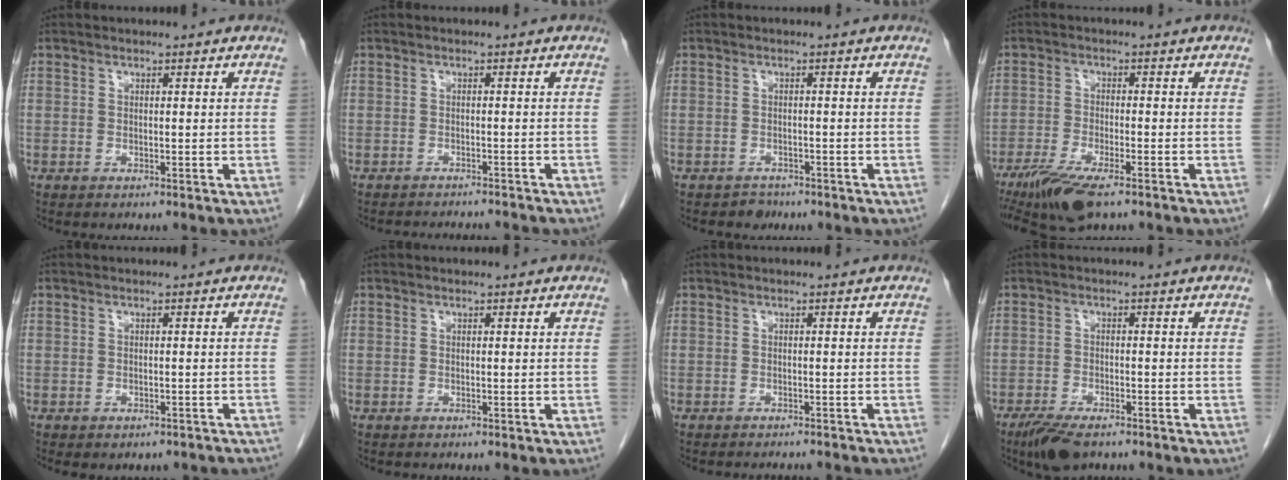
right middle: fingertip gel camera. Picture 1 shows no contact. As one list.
[{"total": 6.6, "force": [-6.4, 0.5, 1.5], "torque": [-0.015, -0.002, -0.078]}, {"total": 1.7, "force": [-1.3, 1.0, -0.2], "torque": [-0.002, 0.002, -0.022]}, {"total": 8.4, "force": [-5.8, 1.7, 5.9], "torque": [-0.105, -0.020, -0.099]}, {"total": 4.4, "force": [-3.7, 1.9, 1.4], "torque": [-0.011, 0.007, -0.038]}, {"total": 0.0}, {"total": 4.8, "force": [-4.6, 0.5, 1.2], "torque": [-0.010, -0.008, -0.052]}, {"total": 5.7, "force": [-4.3, 1.8, 3.3], "torque": [-0.059, -0.009, -0.073]}]